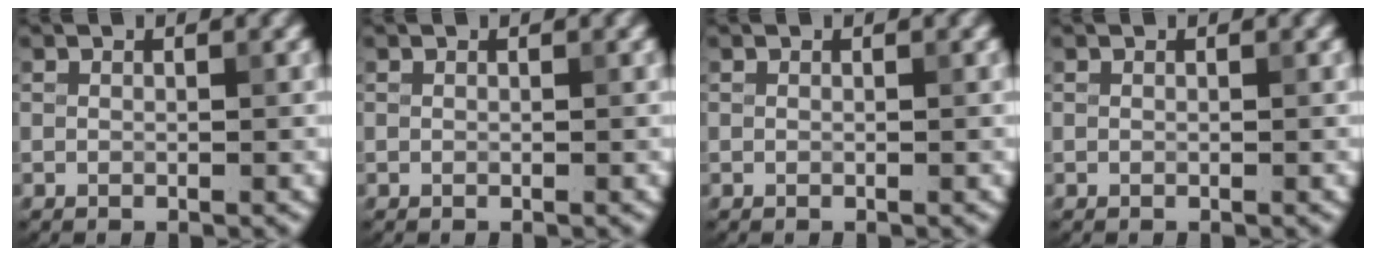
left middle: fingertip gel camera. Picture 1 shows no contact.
{"total": 0.0}
{"total": 0.0}
{"total": 0.0}